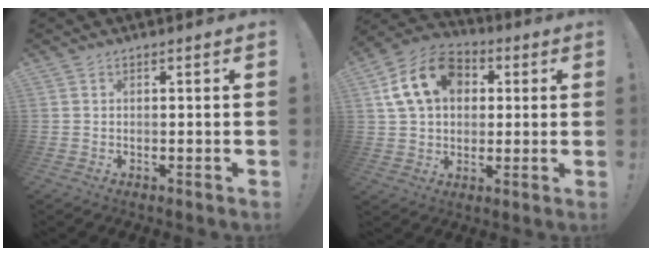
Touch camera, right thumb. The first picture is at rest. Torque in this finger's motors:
{"motor_torque": [0.83, 1.52, 1.13, 0.21, 0.14]}